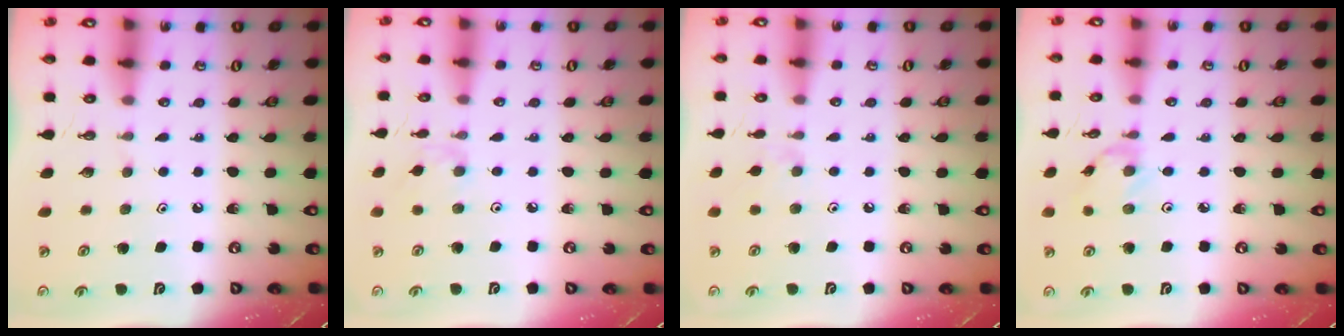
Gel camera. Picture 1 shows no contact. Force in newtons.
{"total": 1.7, "press": 1.6, "slide": 0.4}
{"total": 3.4, "press": 3.3, "slide": 0.6}
{"total": 0.9, "press": 0.8, "slide": 0.3}